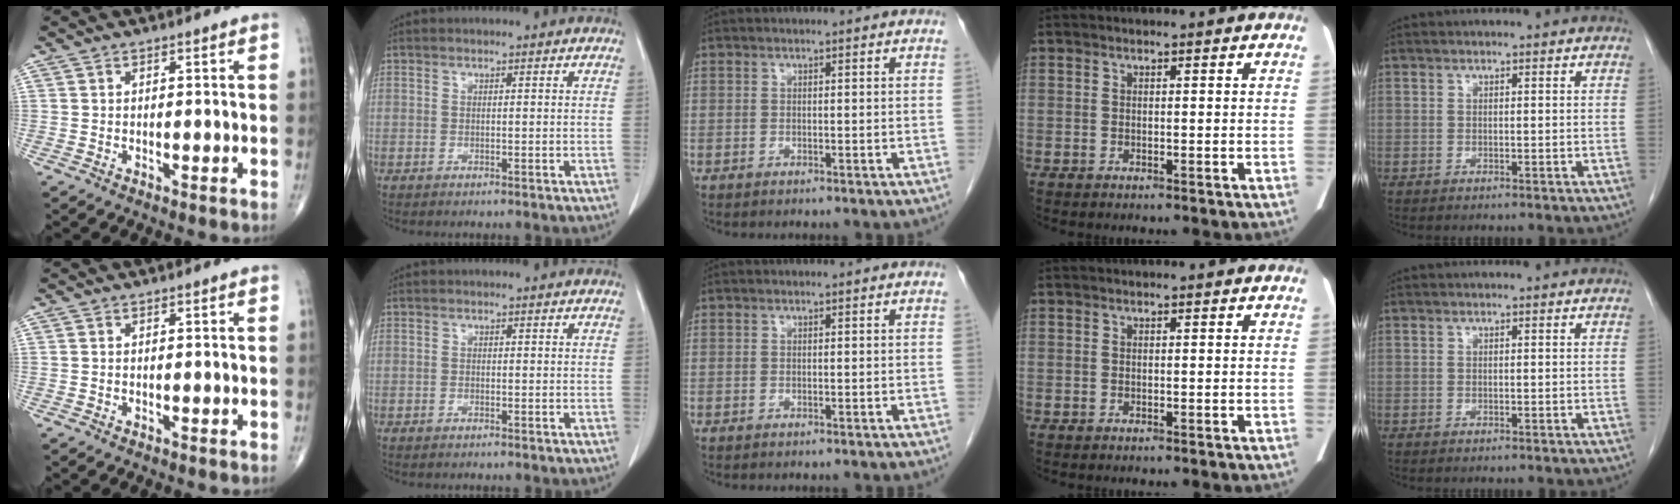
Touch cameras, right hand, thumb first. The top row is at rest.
{}